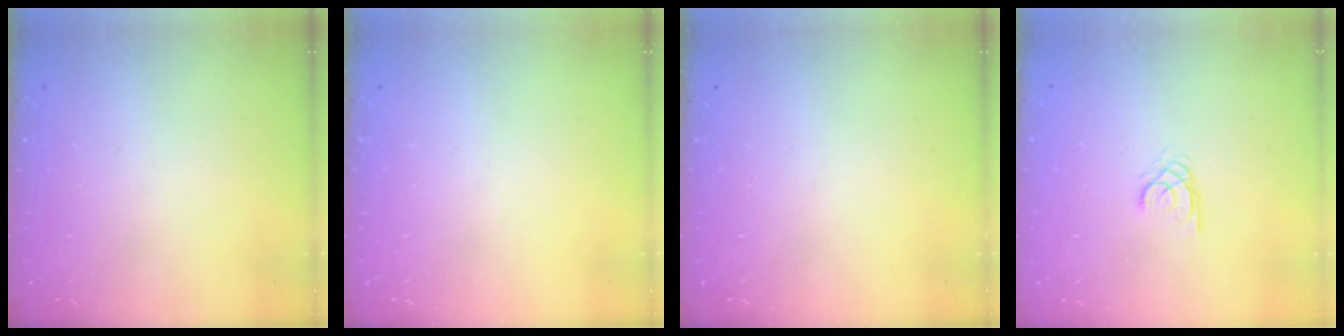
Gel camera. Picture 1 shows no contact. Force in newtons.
{"total": 0.0}
{"total": 0.0}
{"total": 2.0, "press": 2.0, "slide": 0.2}